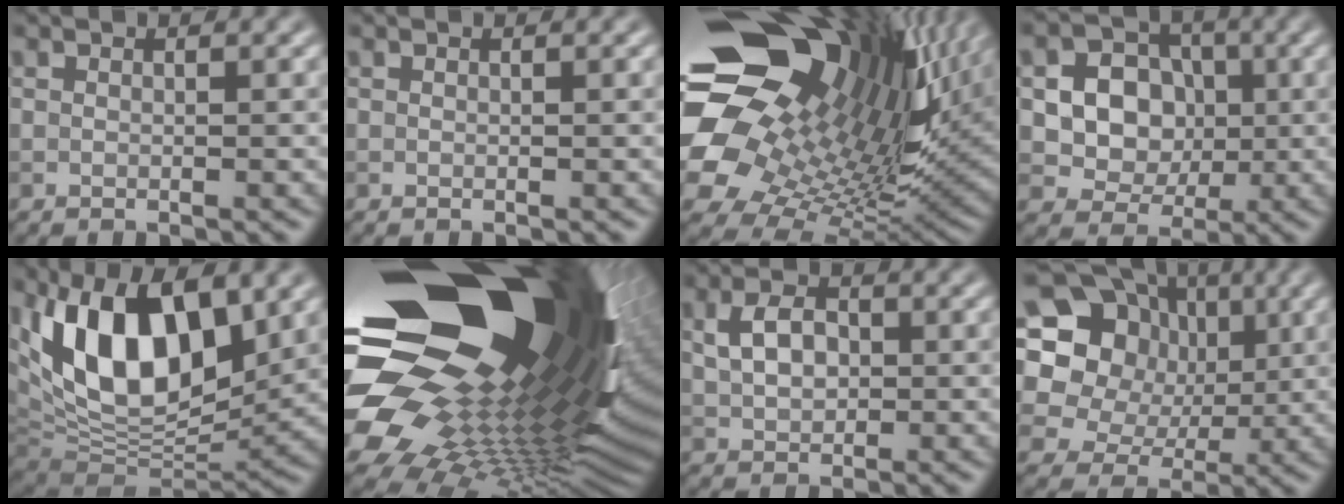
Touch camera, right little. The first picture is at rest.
{"total": 0.0}
{"total": 19.4, "force": [7.9, 12.0, 13.1], "torque": [-0.244, -0.006, 0.165]}
{"total": 7.6, "force": [0.6, 6.7, 3.6], "torque": [-0.057, 0.016, -0.001]}
{"total": 14.2, "force": [4.8, 7.1, 11.3], "torque": [-0.199, 0.012, 0.079]}
{"total": 20.7, "force": [5.0, 11.4, 16.6], "torque": [-0.282, -0.027, 0.093]}
{"total": 3.5, "force": [0.6, 2.4, 2.5], "torque": [-0.050, 0.005, 0.008]}
{"total": 16.7, "force": [4.7, 14.3, 7.2], "torque": [-0.167, 0.035, 0.072]}